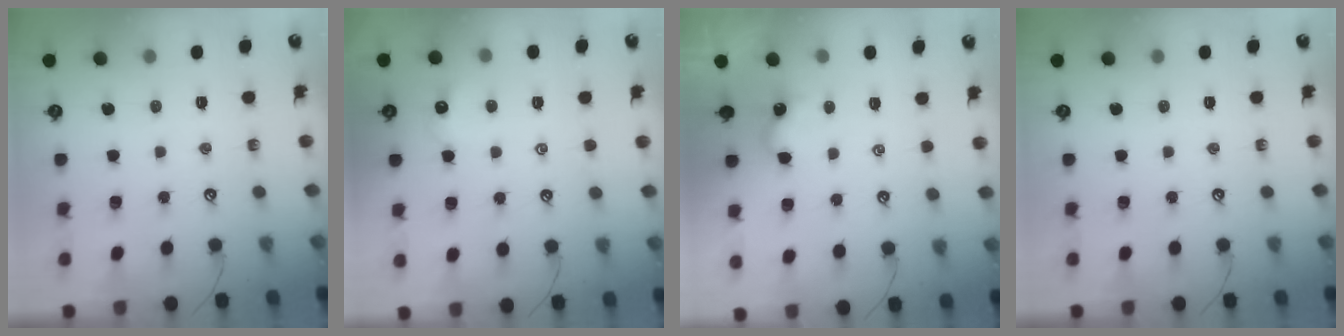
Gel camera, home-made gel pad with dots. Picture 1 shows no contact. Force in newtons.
{"total": 1.0, "press": 0.9, "slide": 0.5}
{"total": 1.1, "press": 1.0, "slide": 0.4}
{"total": 0.0}